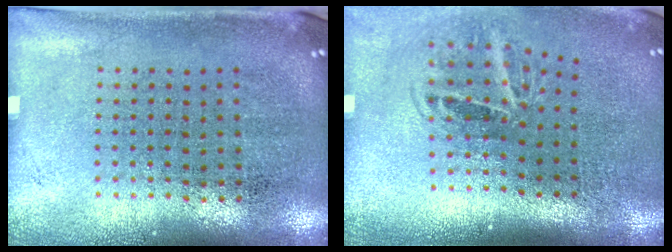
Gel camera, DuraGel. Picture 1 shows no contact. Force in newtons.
{"total": 2.0, "press": 1.3, "slide": 1.5}